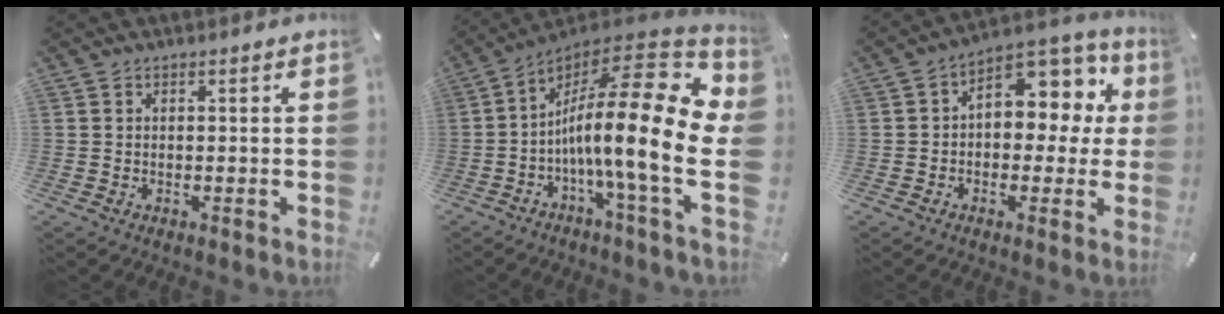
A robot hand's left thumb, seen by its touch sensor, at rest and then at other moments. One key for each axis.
{"total": 21.7, "fx": -2.9, "fy": 4.9, "fz": 20.9, "tx": -0.363, "ty": -0.017, "tz": -0.059}
{"total": 10.2, "fx": 3.5, "fy": 7.0, "fz": 6.5, "tx": -0.080, "ty": -0.035, "tz": 0.062}